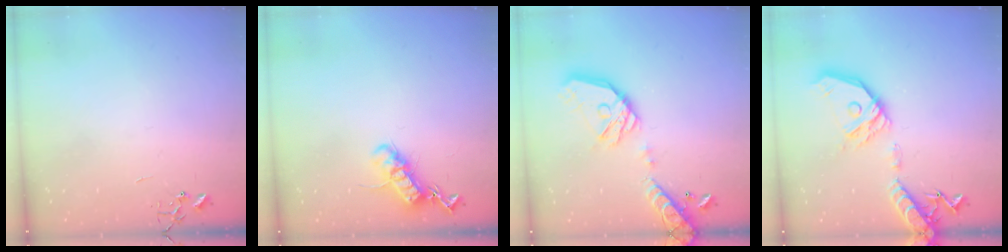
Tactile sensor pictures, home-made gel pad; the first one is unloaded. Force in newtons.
{"total": 13.3, "press": 13.3, "slide": 0.3}
{"total": 18.9, "press": 18.8, "slide": 2.4}
{"total": 20.0, "press": 19.7, "slide": 3.5}